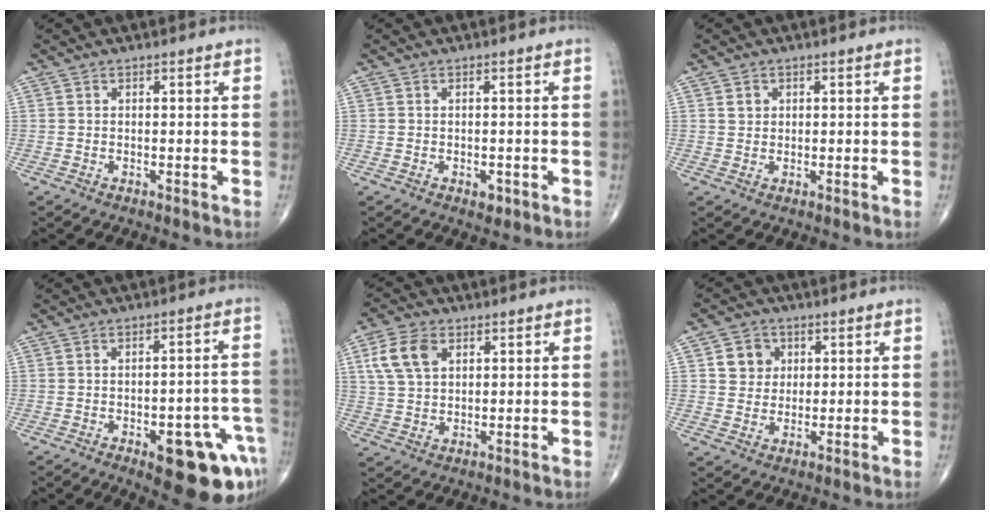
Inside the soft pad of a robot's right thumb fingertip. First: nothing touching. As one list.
[{"total": 1.7, "force": [-0.7, 1.1, 1.0], "torque": [-0.010, 0.000, -0.006]}, {"total": 1.7, "force": [0.6, 1.4, 0.6], "torque": [-0.003, -0.002, 0.010]}, {"total": 15.3, "force": [-7.0, 6.1, 12.1], "torque": [-0.088, 0.040, -0.072]}, {"total": 7.9, "force": [2.9, 5.1, 5.3], "torque": [-0.100, -0.001, 0.058]}, {"total": 5.5, "force": [1.6, 4.9, 1.8], "torque": [-0.003, -0.002, 0.024]}]